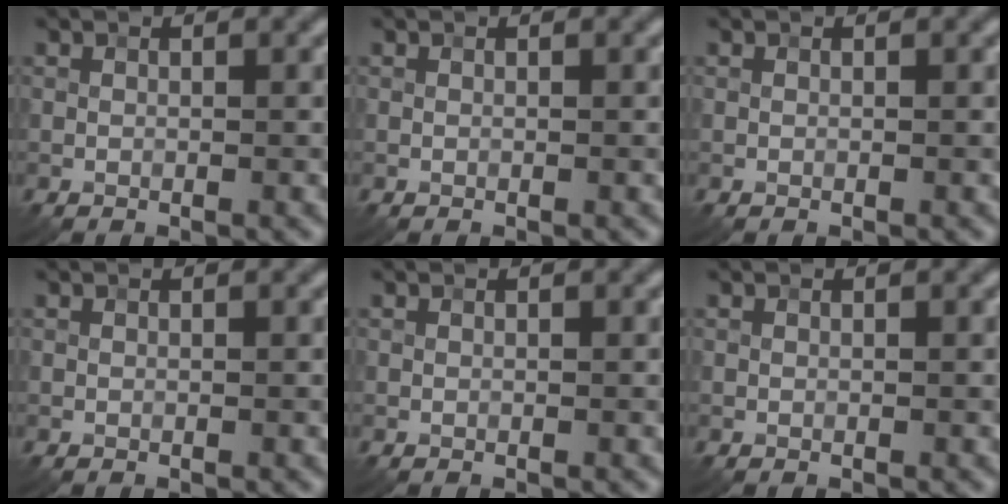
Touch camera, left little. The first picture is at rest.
{"total": 0.0}
{"total": 0.0}
{"total": 0.0}
{"total": 0.0}
{"total": 0.0}